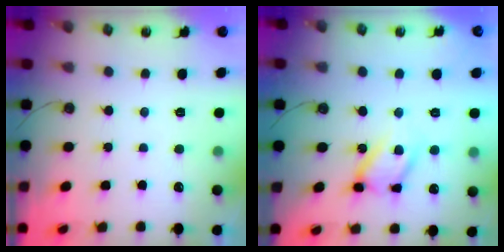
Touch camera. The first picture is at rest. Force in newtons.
{"total": 14.2, "press": 14.1, "slide": 1.2}